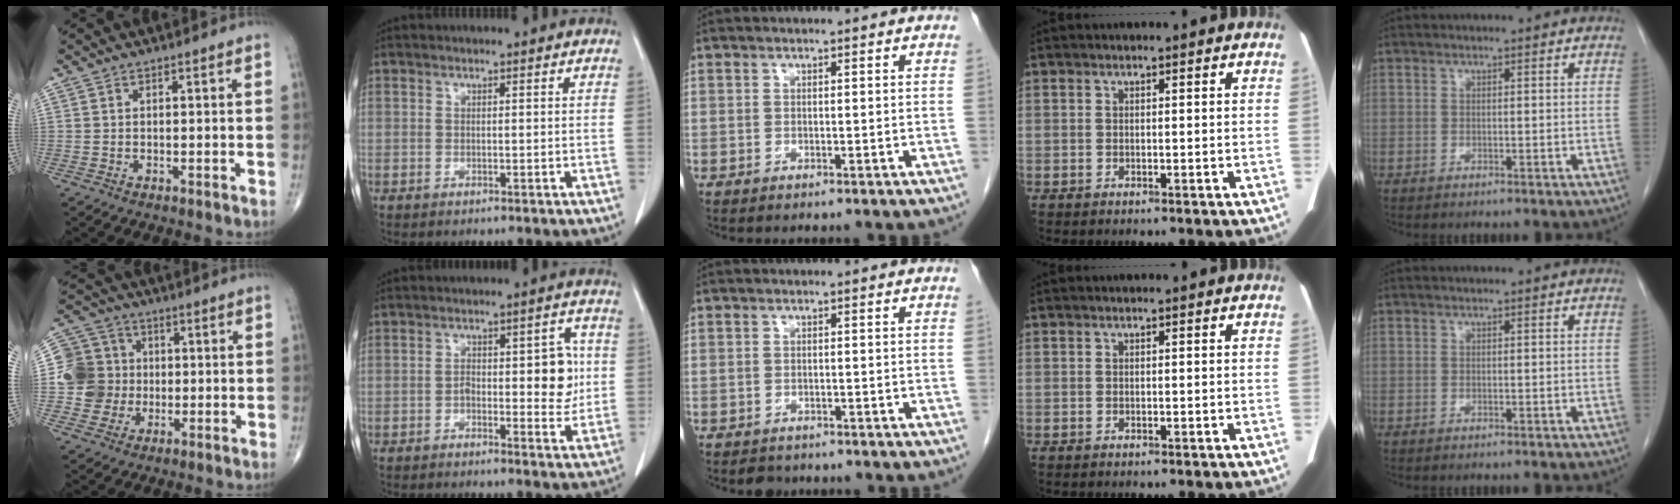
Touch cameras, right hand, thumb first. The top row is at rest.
{"thumb": {"total": 10.0, "force": [-0.4, 9.7, 2.5], "torque": [-0.017, 0.016, -0.010]}, "index": {"total": 7.4, "force": [-0.3, 3.0, 6.7], "torque": [-0.081, 0.014, -0.003]}, "middle": {"total": 1.8, "force": [-1.5, 0.9, 0.2], "torque": [-0.011, -0.001, -0.023]}}